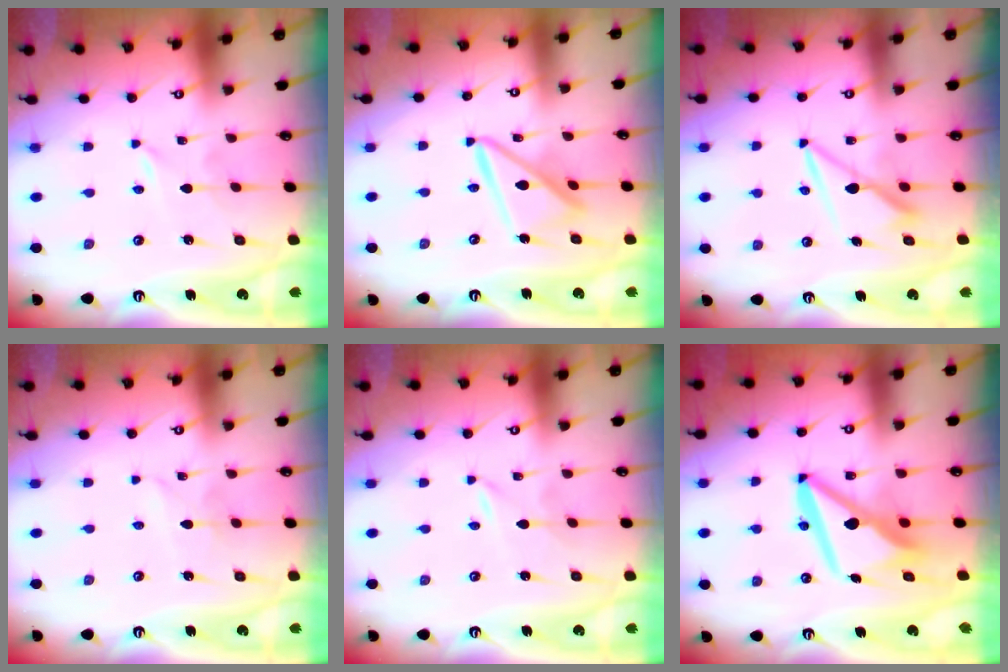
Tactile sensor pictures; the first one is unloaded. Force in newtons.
{"total": 14.0, "press": 13.9, "slide": 1.3}
{"total": 7.5, "press": 7.5, "slide": 0.6}
{"total": 1.9, "press": 1.9, "slide": 0.1}
{"total": 0.0}
{"total": 11.9, "press": 11.8, "slide": 1.4}